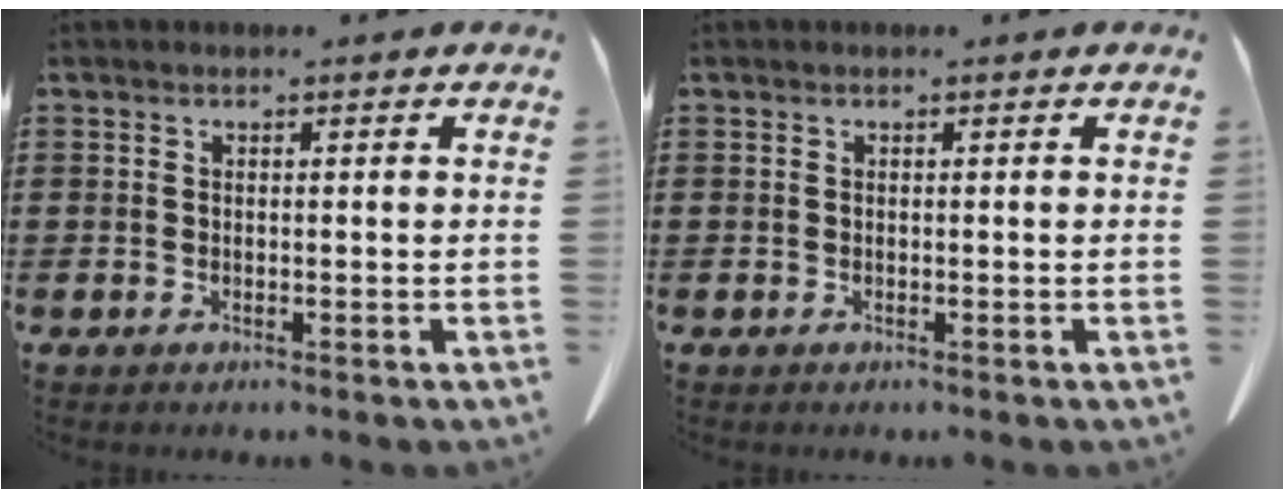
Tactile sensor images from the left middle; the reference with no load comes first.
{"total": 0.0}